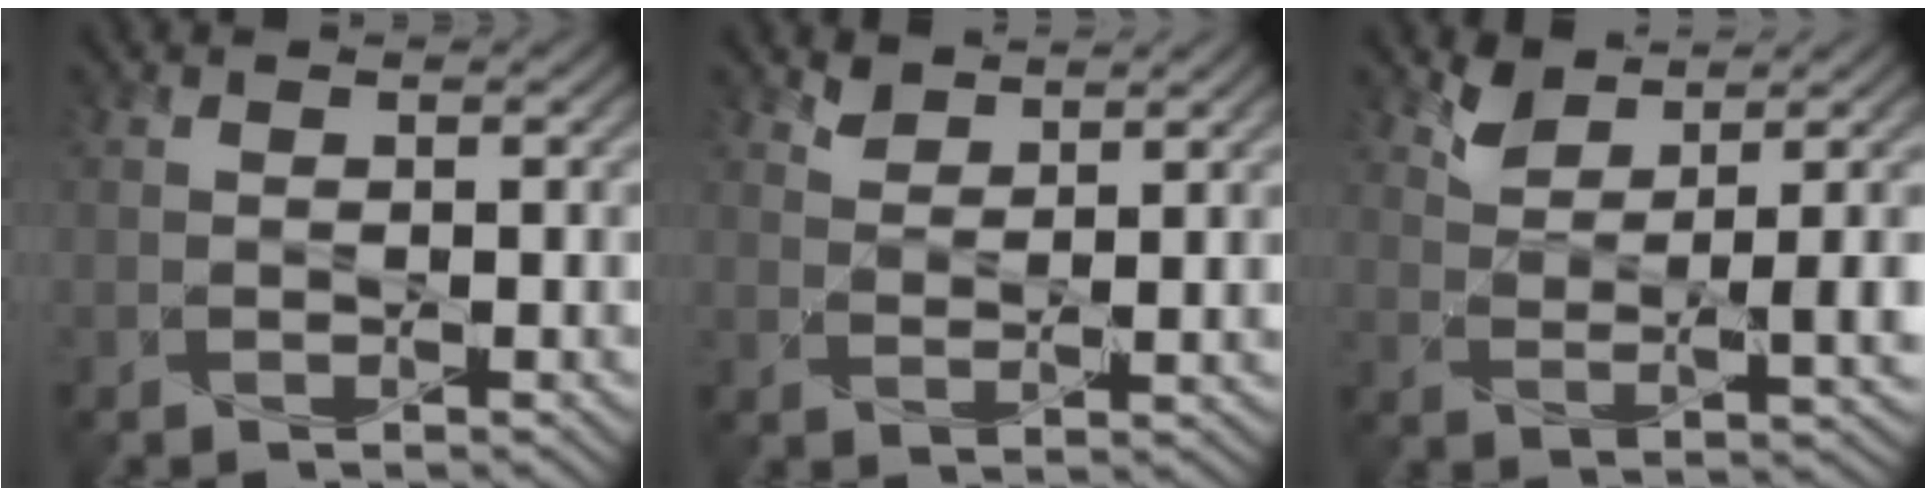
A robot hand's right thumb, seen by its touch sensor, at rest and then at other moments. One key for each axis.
{"total": 2.7, "fx": 2.3, "fy": 0.7, "fz": 1.2, "tx": -0.025, "ty": -0.002, "tz": 0.051}
{"total": 5.1, "fx": 3.4, "fy": 1.5, "fz": 3.5, "tx": -0.077, "ty": -0.009, "tz": 0.072}